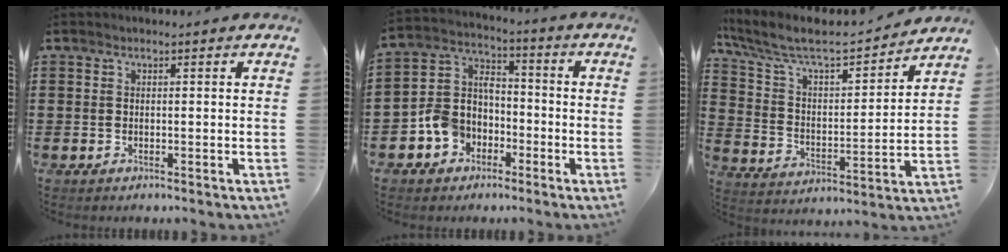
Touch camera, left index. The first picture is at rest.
{"total": 7.1, "force": [-3.6, 5.6, 2.4], "torque": [-0.077, 0.015, -0.074]}
{"total": 7.4, "force": [6.5, 1.4, 3.2], "torque": [-0.093, -0.044, 0.105]}